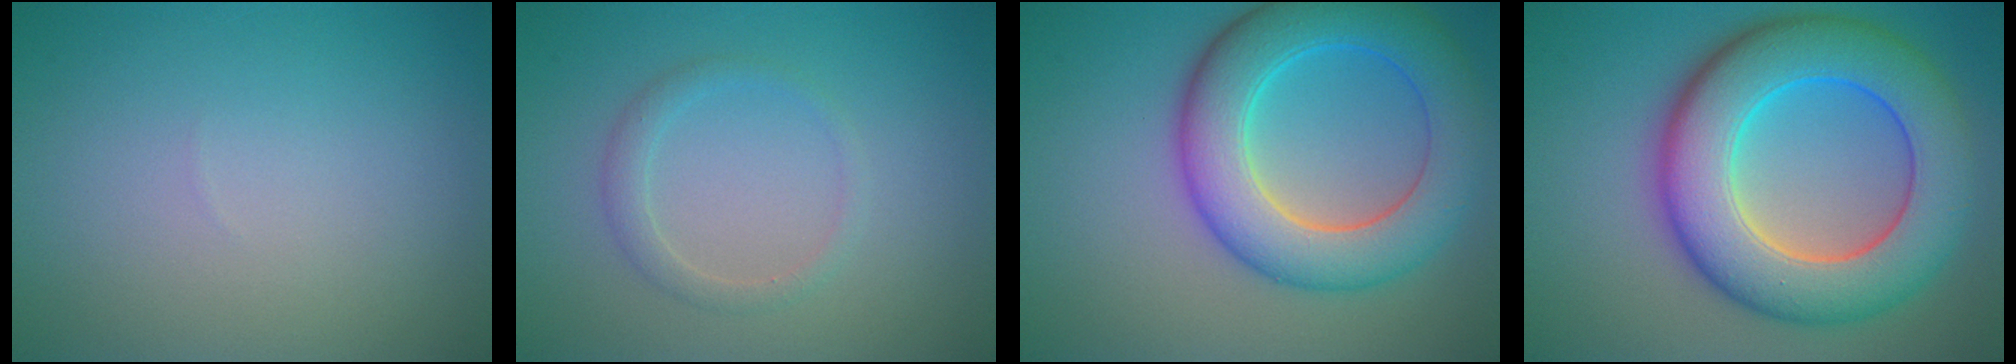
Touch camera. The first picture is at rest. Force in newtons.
{"total": 1.6, "press": 1.6, "slide": 0.1}
{"total": 8.5, "press": 8.5, "slide": 0.4}
{"total": 11.3, "press": 11.3, "slide": 0.1}